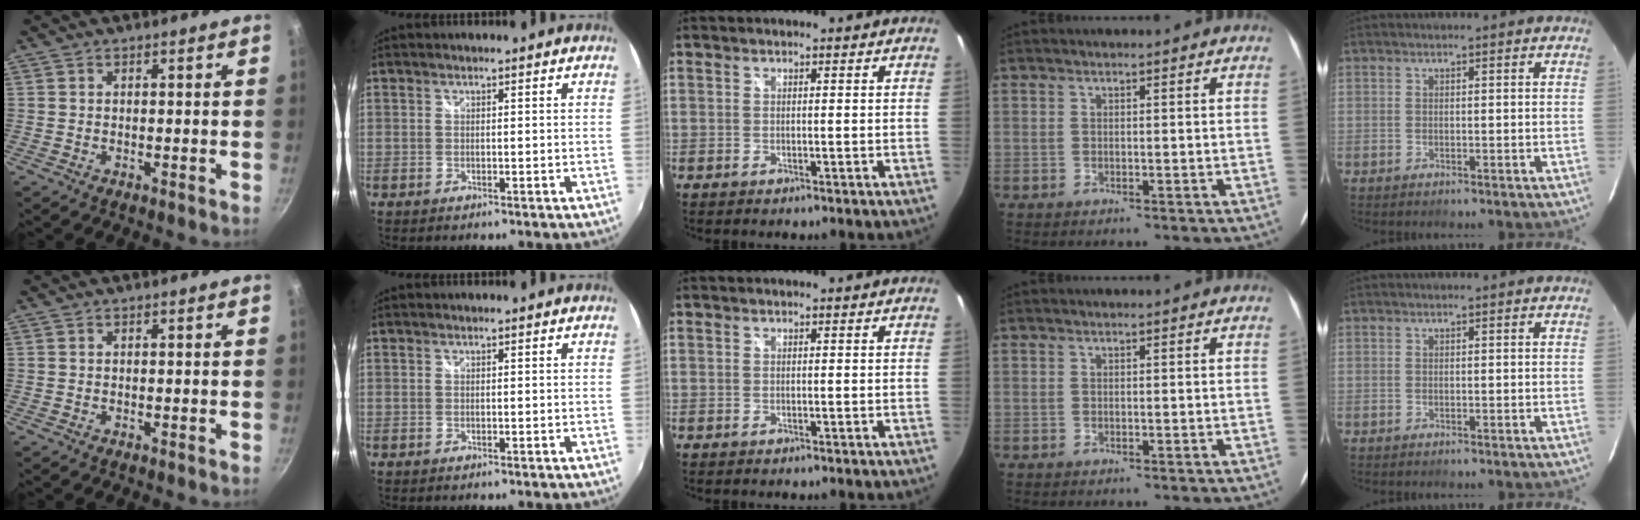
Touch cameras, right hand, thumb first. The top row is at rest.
{}